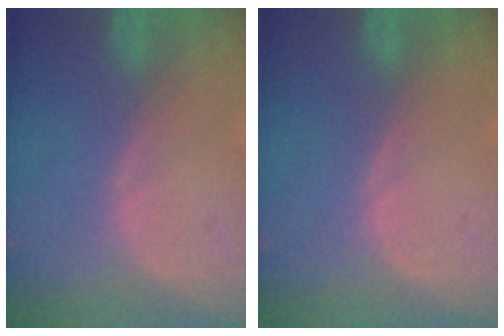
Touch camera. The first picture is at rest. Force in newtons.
{"total": 0.0}